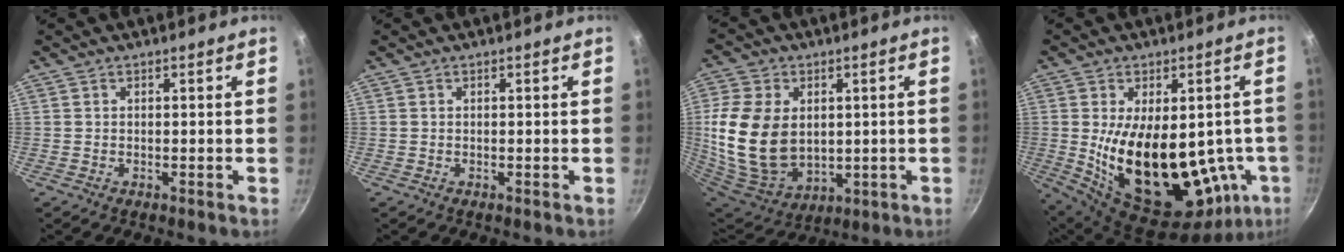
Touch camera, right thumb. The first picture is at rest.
{"total": 0.0}
{"total": 20.3, "force": [2.0, 14.4, 14.2], "torque": [-0.275, -0.016, 0.059]}
{"total": 25.6, "force": [-2.5, 13.6, 21.5], "torque": [-0.303, -0.019, -0.009]}